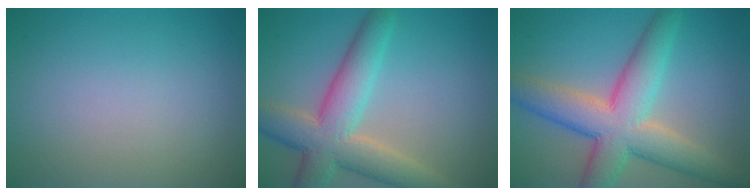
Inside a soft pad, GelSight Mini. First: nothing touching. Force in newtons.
{"total": 7.7, "press": 7.7, "slide": 0.5}
{"total": 8.7, "press": 8.6, "slide": 0.4}